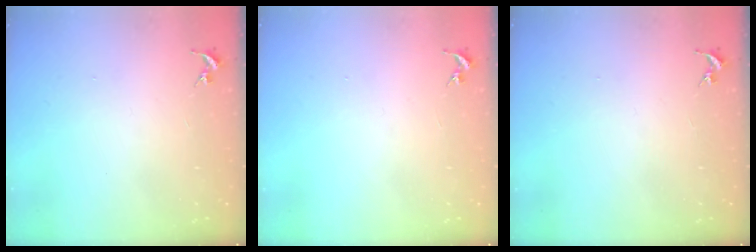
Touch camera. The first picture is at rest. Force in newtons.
{"total": 0.0}
{"total": 0.0}